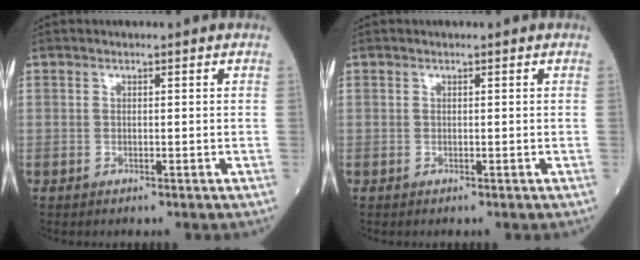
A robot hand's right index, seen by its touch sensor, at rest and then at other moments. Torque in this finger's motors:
{"motor_torque": [0.00, 0.00, 0.00, 0.00]}